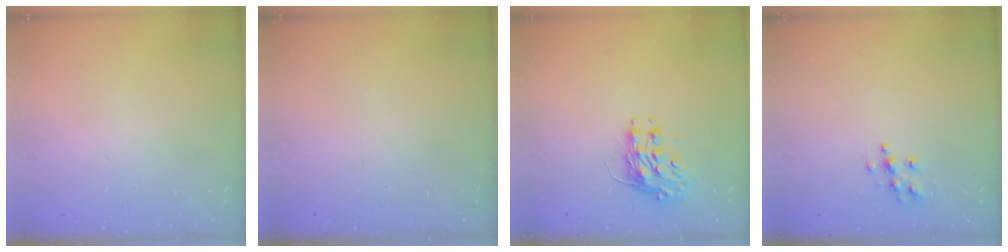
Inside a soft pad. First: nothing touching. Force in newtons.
{"total": 0.0}
{"total": 8.4, "press": 8.4, "slide": 0.3}
{"total": 6.6, "press": 6.6, "slide": 0.3}